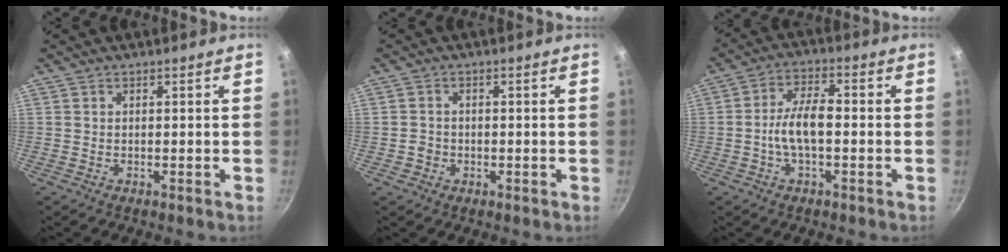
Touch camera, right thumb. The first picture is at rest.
{"total": 2.1, "force": [-0.6, 1.9, 0.6], "torque": [-0.004, 0.008, -0.009]}
{"total": 7.6, "force": [-1.1, 3.4, 6.7], "torque": [-0.119, 0.027, -0.029]}